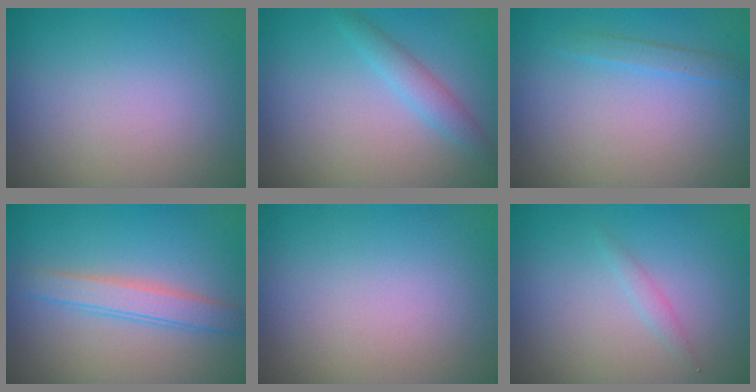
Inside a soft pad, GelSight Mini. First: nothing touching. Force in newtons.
{"total": 1.9, "press": 1.9, "slide": 0.1}
{"total": 1.1, "press": 1.1, "slide": 0.1}
{"total": 2.6, "press": 2.6, "slide": 0.0}
{"total": 0.0}
{"total": 0.8, "press": 0.8, "slide": 0.1}